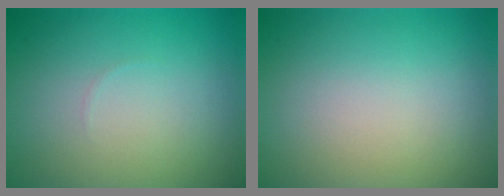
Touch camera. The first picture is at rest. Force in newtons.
{"total": 0.0}